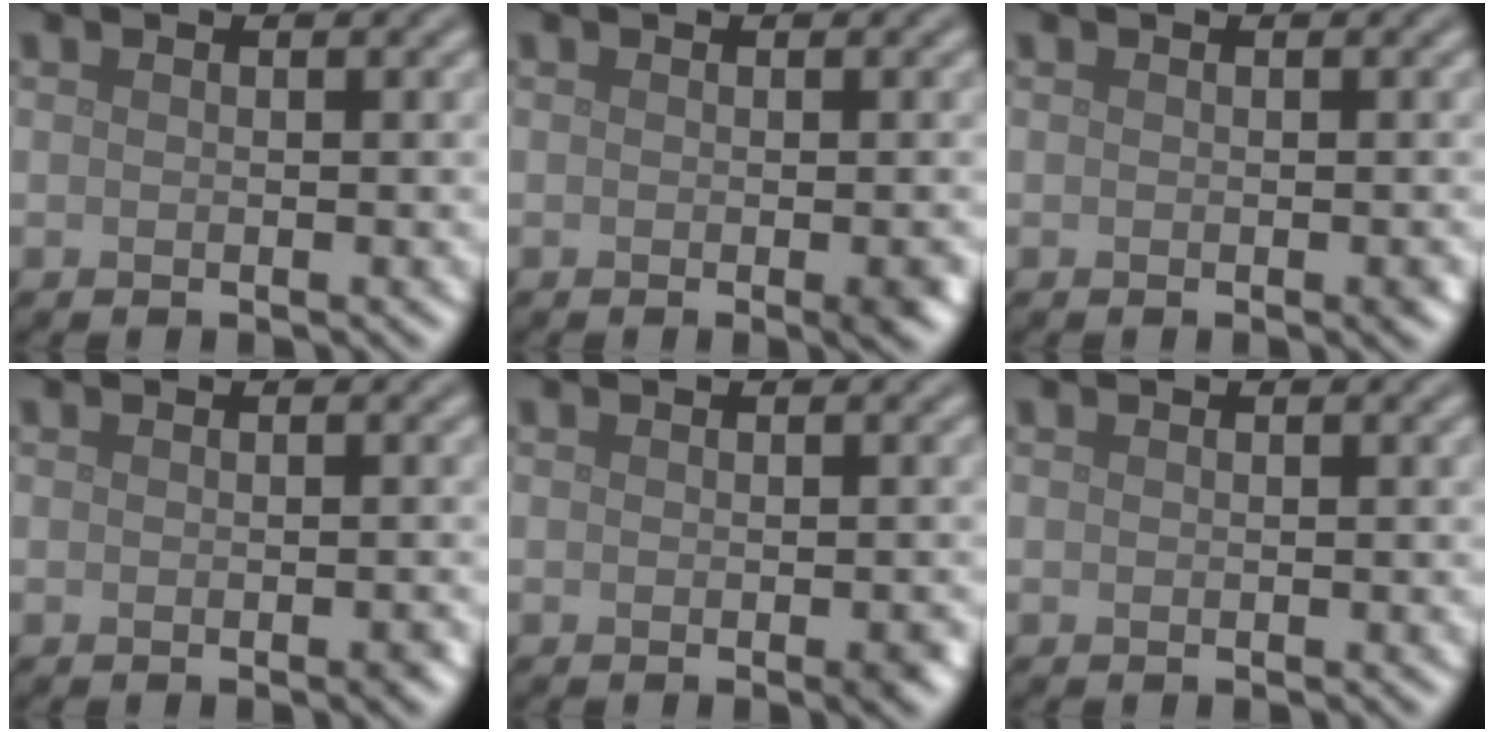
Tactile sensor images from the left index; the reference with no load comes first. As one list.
[{"total": 1.7, "force": [-0.4, 0.3, 1.6], "torque": [-0.017, -0.002, -0.005]}, {"total": 0.7, "force": [-0.2, 0.1, 0.6], "torque": [-0.008, 0.000, -0.002]}, {"total": 0.8, "force": [-0.4, 0.1, 0.7], "torque": [-0.009, 0.000, -0.004]}, {"total": 1.2, "force": [-0.4, 0.2, 1.1], "torque": [-0.013, -0.001, -0.006]}, {"total": 0.0}]